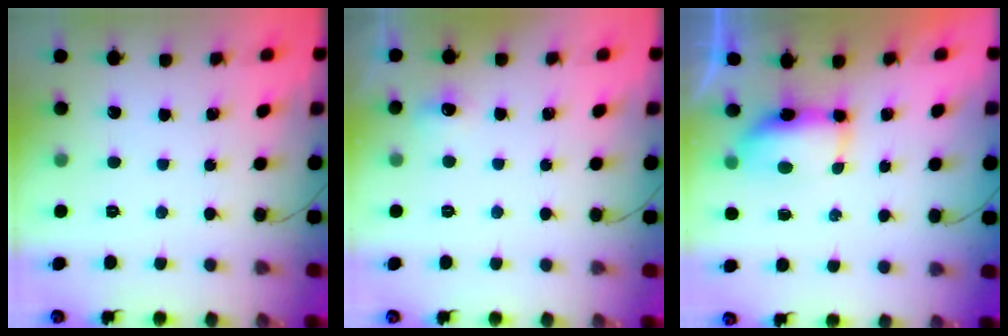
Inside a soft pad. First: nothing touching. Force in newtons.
{"total": 4.3, "press": 4.0, "slide": 1.5}
{"total": 13.7, "press": 8.7, "slide": 10.5}